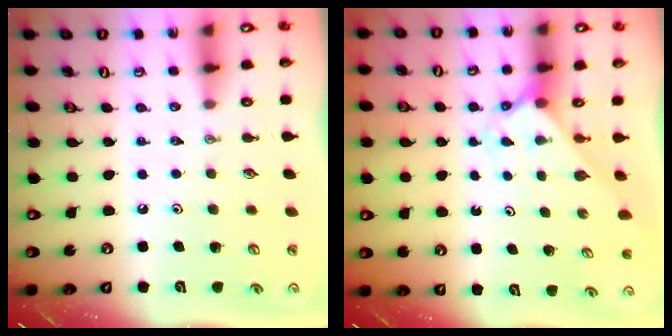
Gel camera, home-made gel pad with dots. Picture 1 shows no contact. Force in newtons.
{"total": 2.4, "press": 2.4, "slide": 0.2}